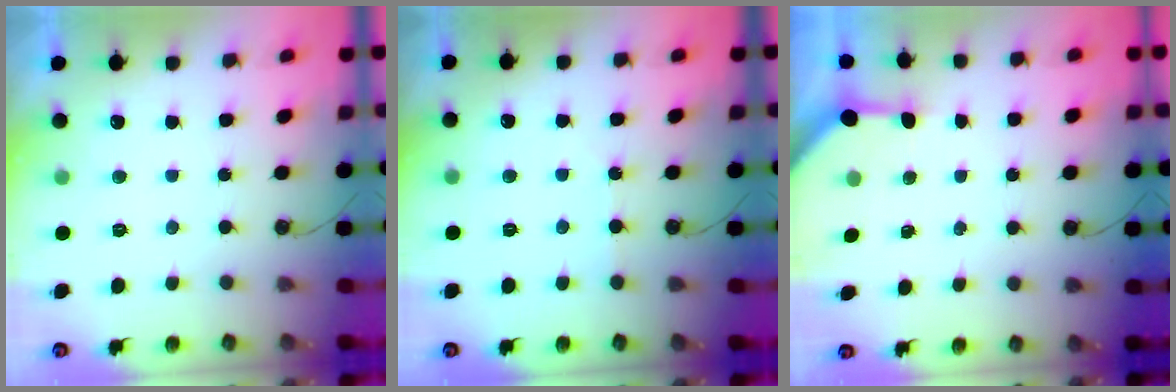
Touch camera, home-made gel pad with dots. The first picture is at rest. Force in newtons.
{"total": 1.6, "press": 1.5, "slide": 0.3}
{"total": 3.3, "press": 3.3, "slide": 0.4}